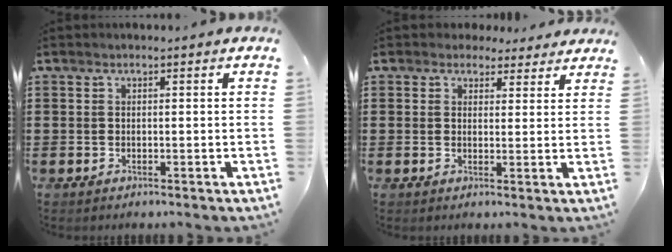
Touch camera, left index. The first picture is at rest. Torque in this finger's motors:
{"motor_torque": [2.14, 0.00, 0.30, 0.03]}